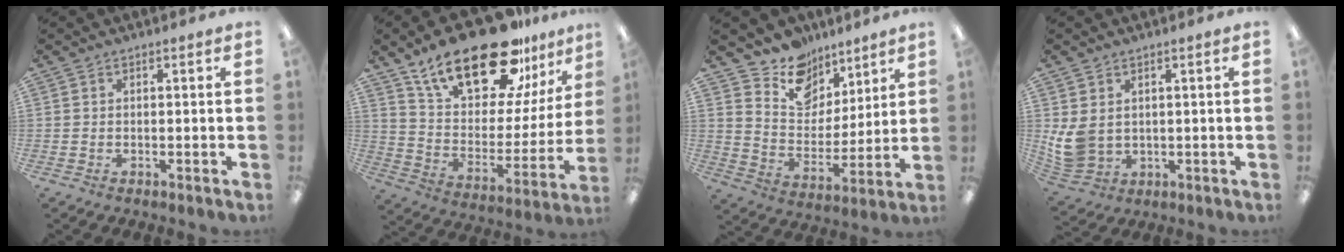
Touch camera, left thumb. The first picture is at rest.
{"total": 25.9, "force": [18.5, 10.2, 14.9], "torque": [-0.243, -0.116, 0.317]}
{"total": 12.4, "force": [10.0, 7.2, 1.7], "torque": [-0.042, -0.086, 0.191]}
{"total": 7.3, "force": [2.0, 5.7, 4.1], "torque": [-0.096, -0.009, 0.042]}